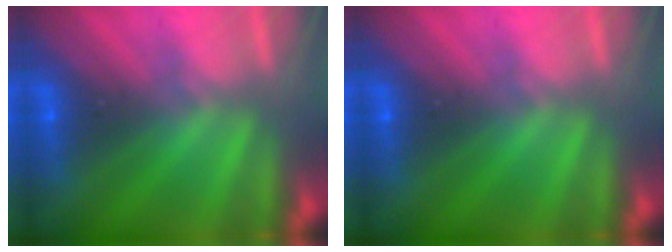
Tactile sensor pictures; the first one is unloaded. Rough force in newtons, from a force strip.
{"total": 0.0}